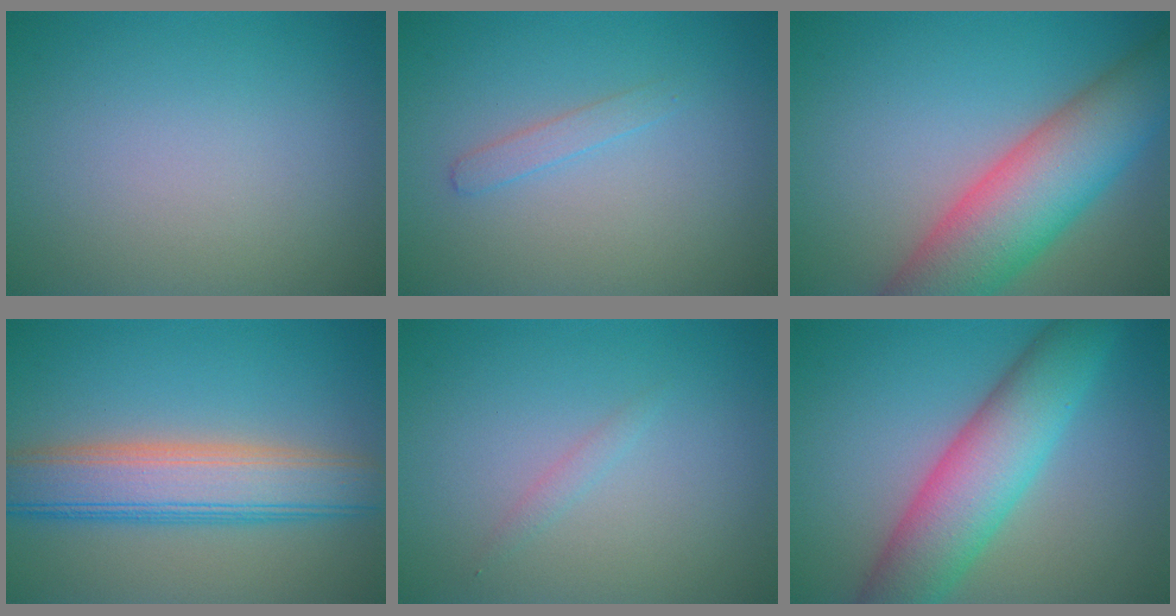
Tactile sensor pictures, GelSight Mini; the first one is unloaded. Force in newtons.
{"total": 1.2, "press": 1.2, "slide": 0.0}
{"total": 9.8, "press": 9.8, "slide": 0.5}
{"total": 7.1, "press": 7.1, "slide": 0.3}
{"total": 0.7, "press": 0.7, "slide": 0.0}
{"total": 8.0, "press": 8.0, "slide": 0.1}